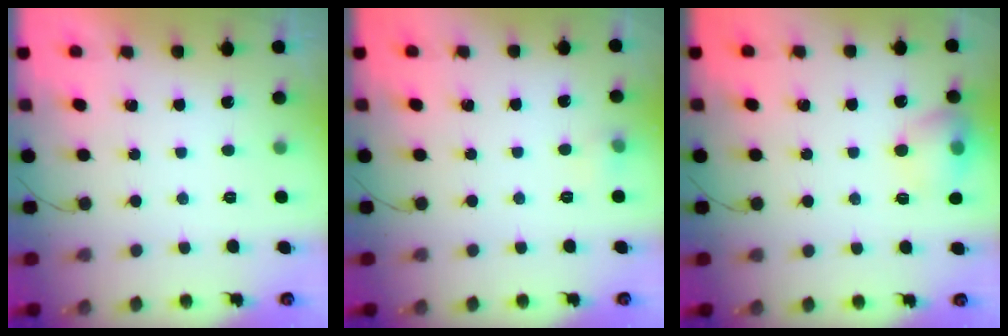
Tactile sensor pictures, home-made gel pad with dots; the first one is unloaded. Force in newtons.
{"total": 4.8, "press": 4.6, "slide": 1.5}
{"total": 11.4, "press": 11.3, "slide": 1.5}